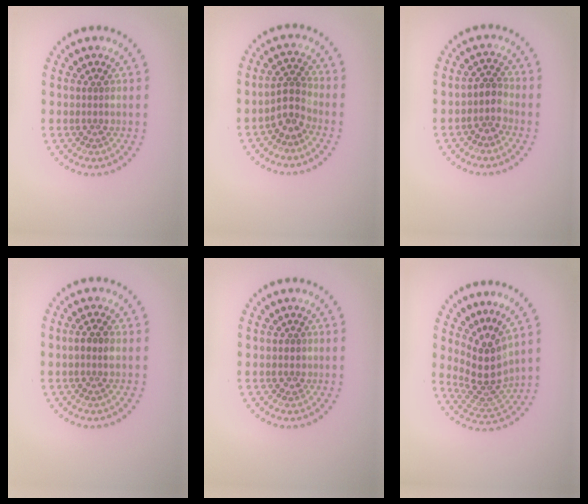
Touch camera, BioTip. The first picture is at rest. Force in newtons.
{"total": 2.3, "press": 1.8, "slide": 1.5}
{"total": 2.1, "press": 1.7, "slide": 1.2}
{"total": 1.7, "press": 1.6, "slide": 0.7}
{"total": 0.7, "press": 0.5, "slide": 0.5}
{"total": 4.3, "press": 3.0, "slide": 3.0}